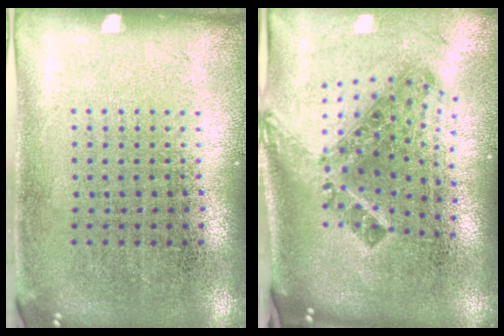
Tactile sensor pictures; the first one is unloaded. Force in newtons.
{"total": 1.9, "press": 1.3, "slide": 1.3}